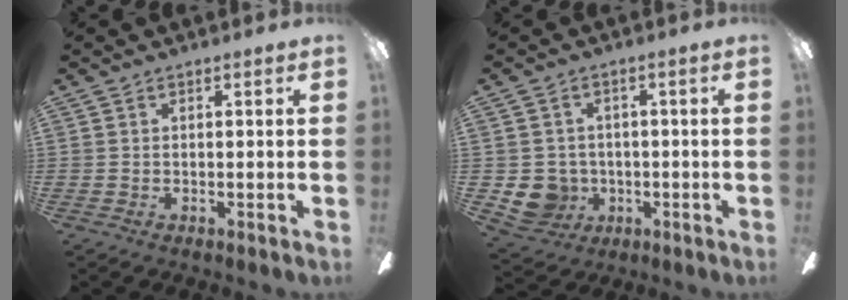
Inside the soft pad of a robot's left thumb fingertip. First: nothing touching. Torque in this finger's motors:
{"motor_torque": [-0.07, 0.10, 0.03, -0.02, 0.00]}